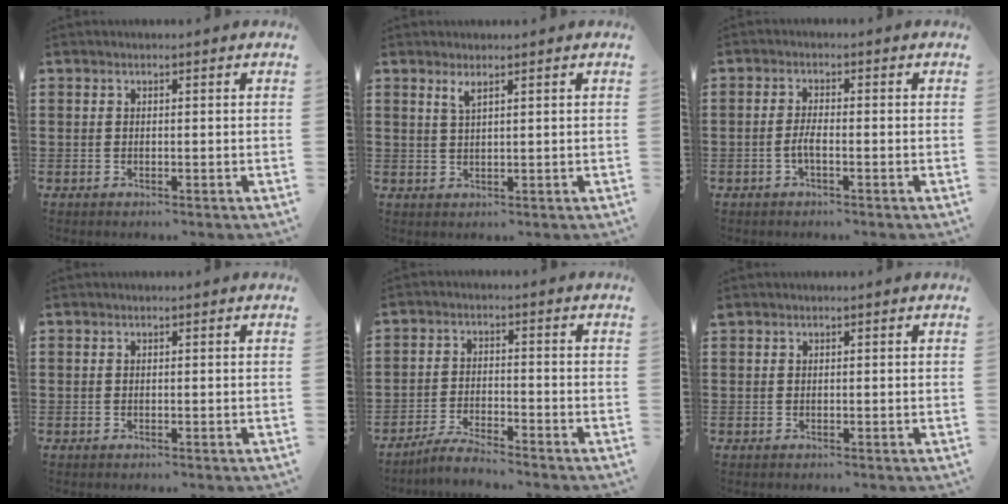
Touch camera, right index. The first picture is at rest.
{"total": 1.8, "force": [1.3, 0.3, 1.3], "torque": [-0.028, 0.001, 0.023]}
{"total": 2.3, "force": [-1.1, 0.4, 2.0], "torque": [-0.044, 0.000, -0.022]}
{"total": 0.0}
{"total": 3.7, "force": [-3.5, 0.2, 1.0], "torque": [-0.019, 0.006, -0.071]}
{"total": 0.0}